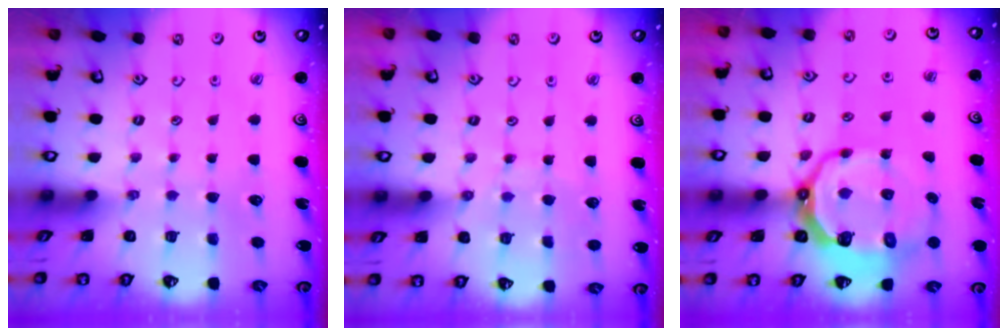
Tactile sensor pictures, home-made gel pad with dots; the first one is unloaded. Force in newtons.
{"total": 4.2, "press": 4.1, "slide": 0.6}
{"total": 13.2, "press": 12.4, "slide": 4.4}